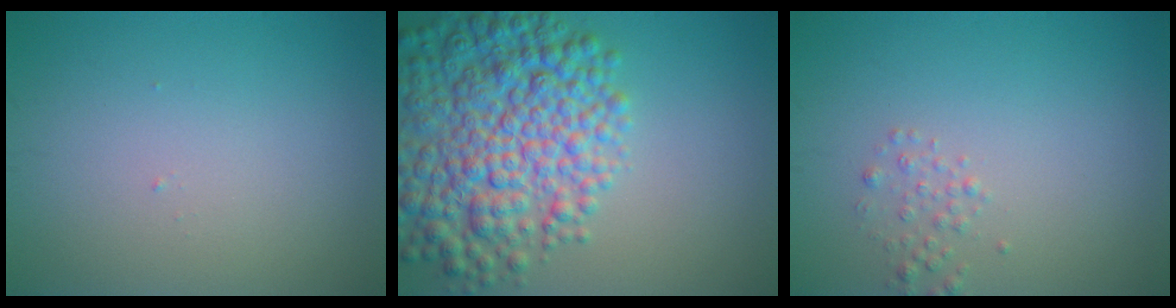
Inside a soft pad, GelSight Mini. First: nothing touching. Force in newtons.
{"total": 9.6, "press": 9.6, "slide": 0.3}
{"total": 1.2, "press": 1.2, "slide": 0.1}